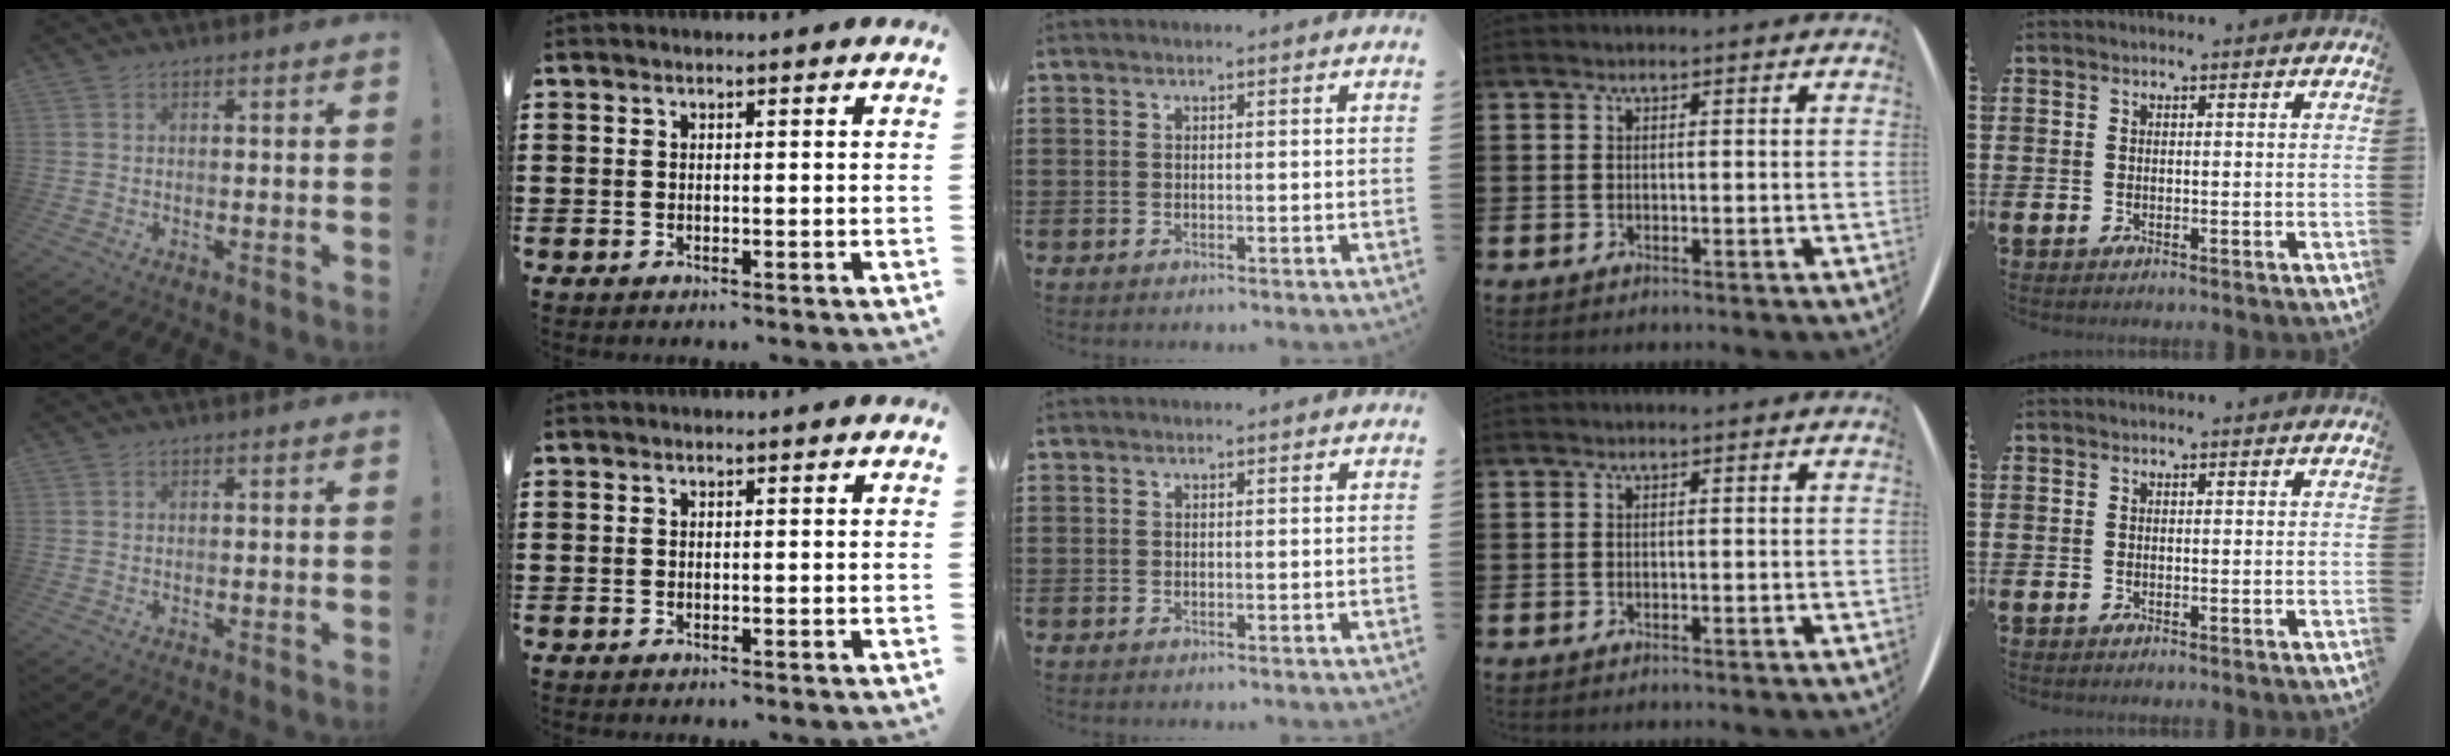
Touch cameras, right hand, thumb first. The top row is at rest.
{}